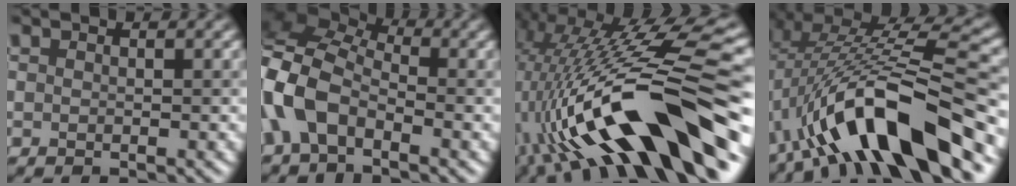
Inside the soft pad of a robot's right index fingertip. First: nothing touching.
{"total": 7.6, "force": [-1.5, 4.6, 5.9], "torque": [-0.126, 0.028, -0.054]}
{"total": 16.0, "force": [-4.0, 4.9, 14.7], "torque": [-0.252, 0.024, -0.068]}
{"total": 12.3, "force": [-5.0, 3.7, 10.6], "torque": [-0.172, 0.022, -0.081]}